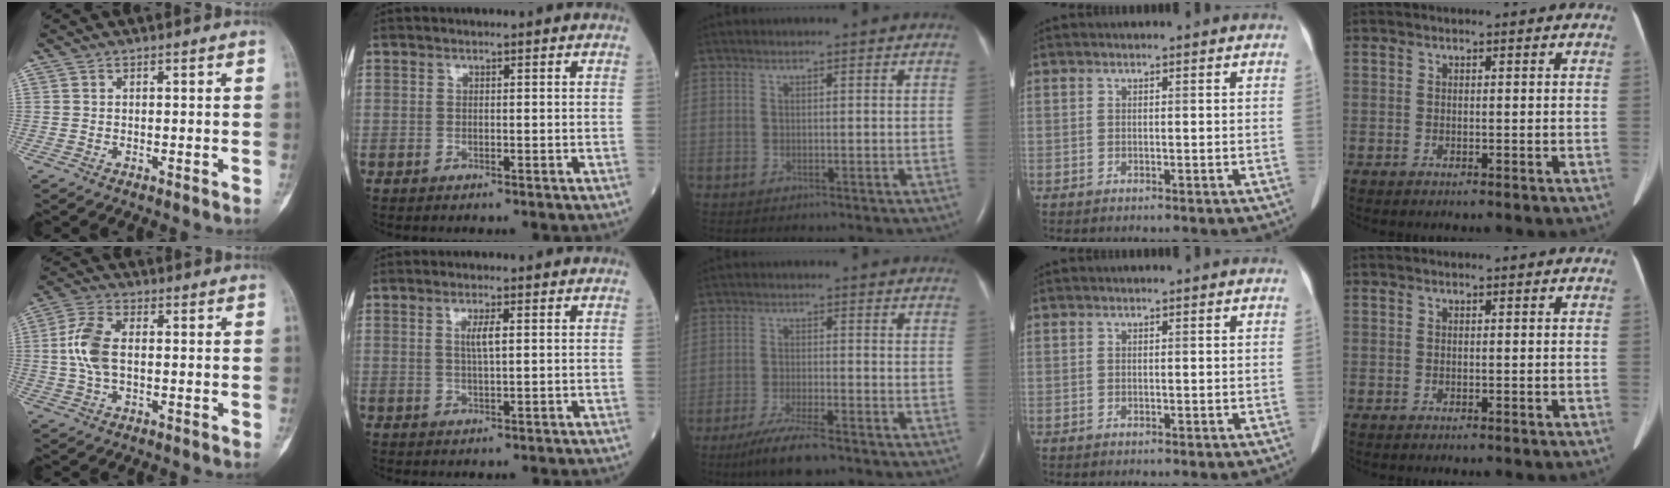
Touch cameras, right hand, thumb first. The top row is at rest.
{"thumb": {"total": 7.8, "force": [0.2, 4.2, 6.6], "torque": [-0.150, 0.014, 0.000]}, "index": {"total": 2.7, "force": [0.7, 0.3, 2.5], "torque": [-0.051, -0.001, 0.012]}, "middle": {"total": 6.8, "force": [-4.9, 0.8, 4.6], "torque": [-0.095, -0.017, -0.086]}}